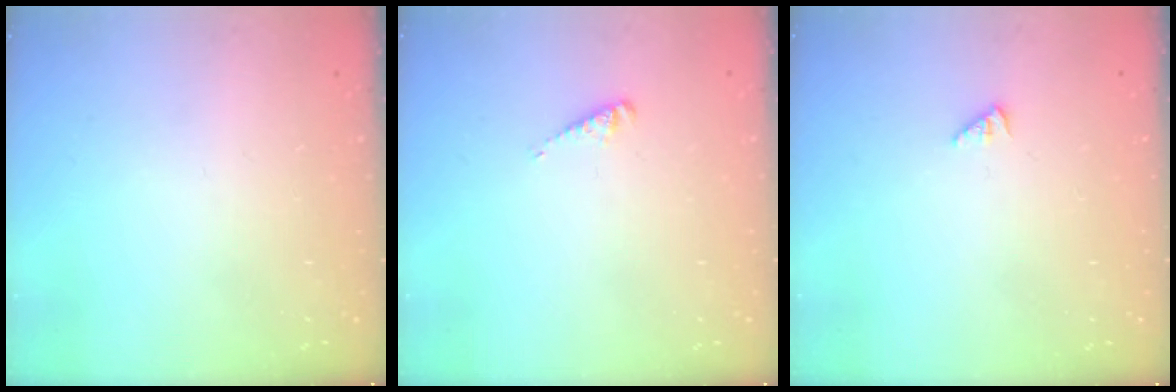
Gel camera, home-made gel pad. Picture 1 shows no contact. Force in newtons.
{"total": 2.8, "press": 2.8, "slide": 0.3}
{"total": 0.6, "press": 0.6, "slide": 0.2}